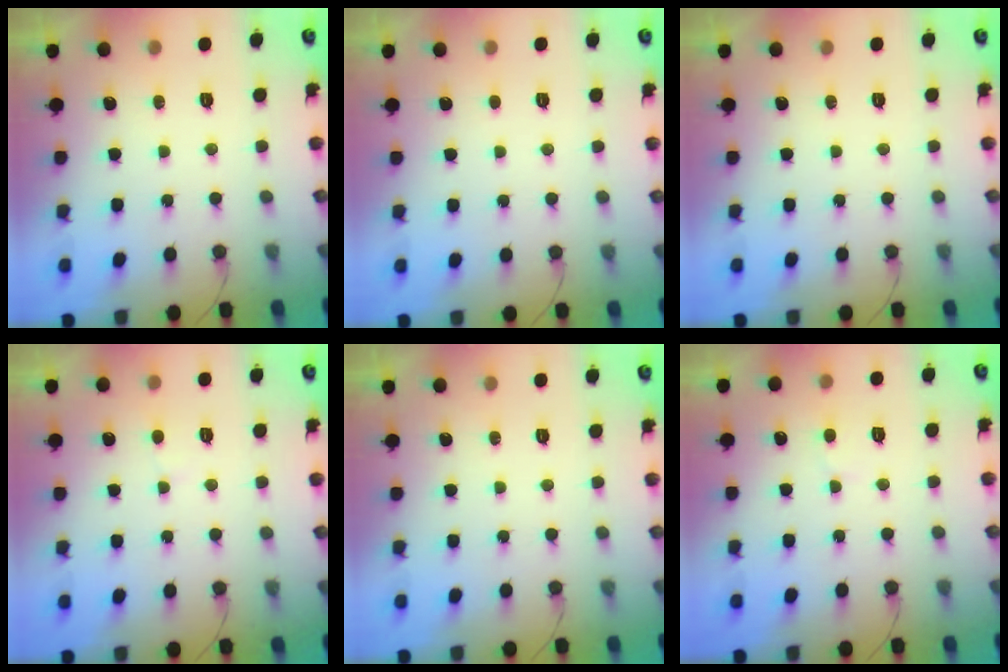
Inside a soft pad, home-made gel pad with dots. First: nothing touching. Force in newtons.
{"total": 1.6, "press": 1.5, "slide": 0.2}
{"total": 0.0}
{"total": 3.2, "press": 3.1, "slide": 0.4}
{"total": 0.0}
{"total": 4.3, "press": 4.3, "slide": 0.4}